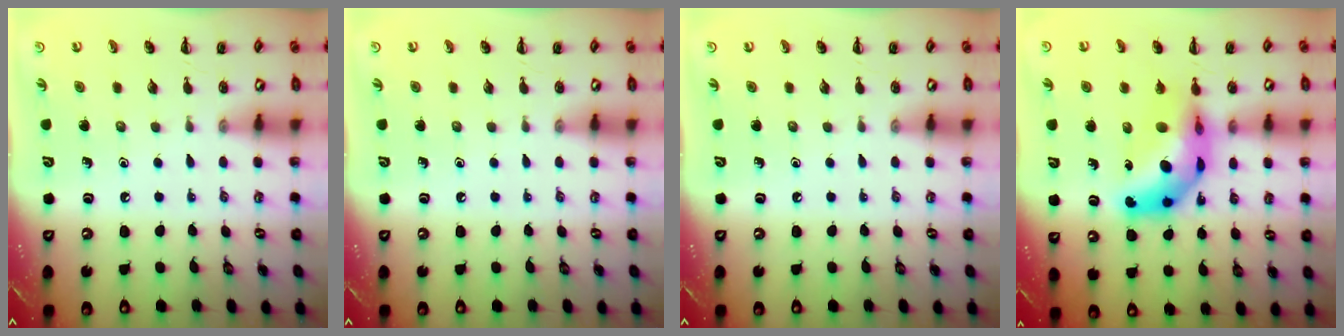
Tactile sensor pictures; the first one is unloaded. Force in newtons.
{"total": 0.0}
{"total": 0.0}
{"total": 12.6, "press": 12.0, "slide": 3.9}